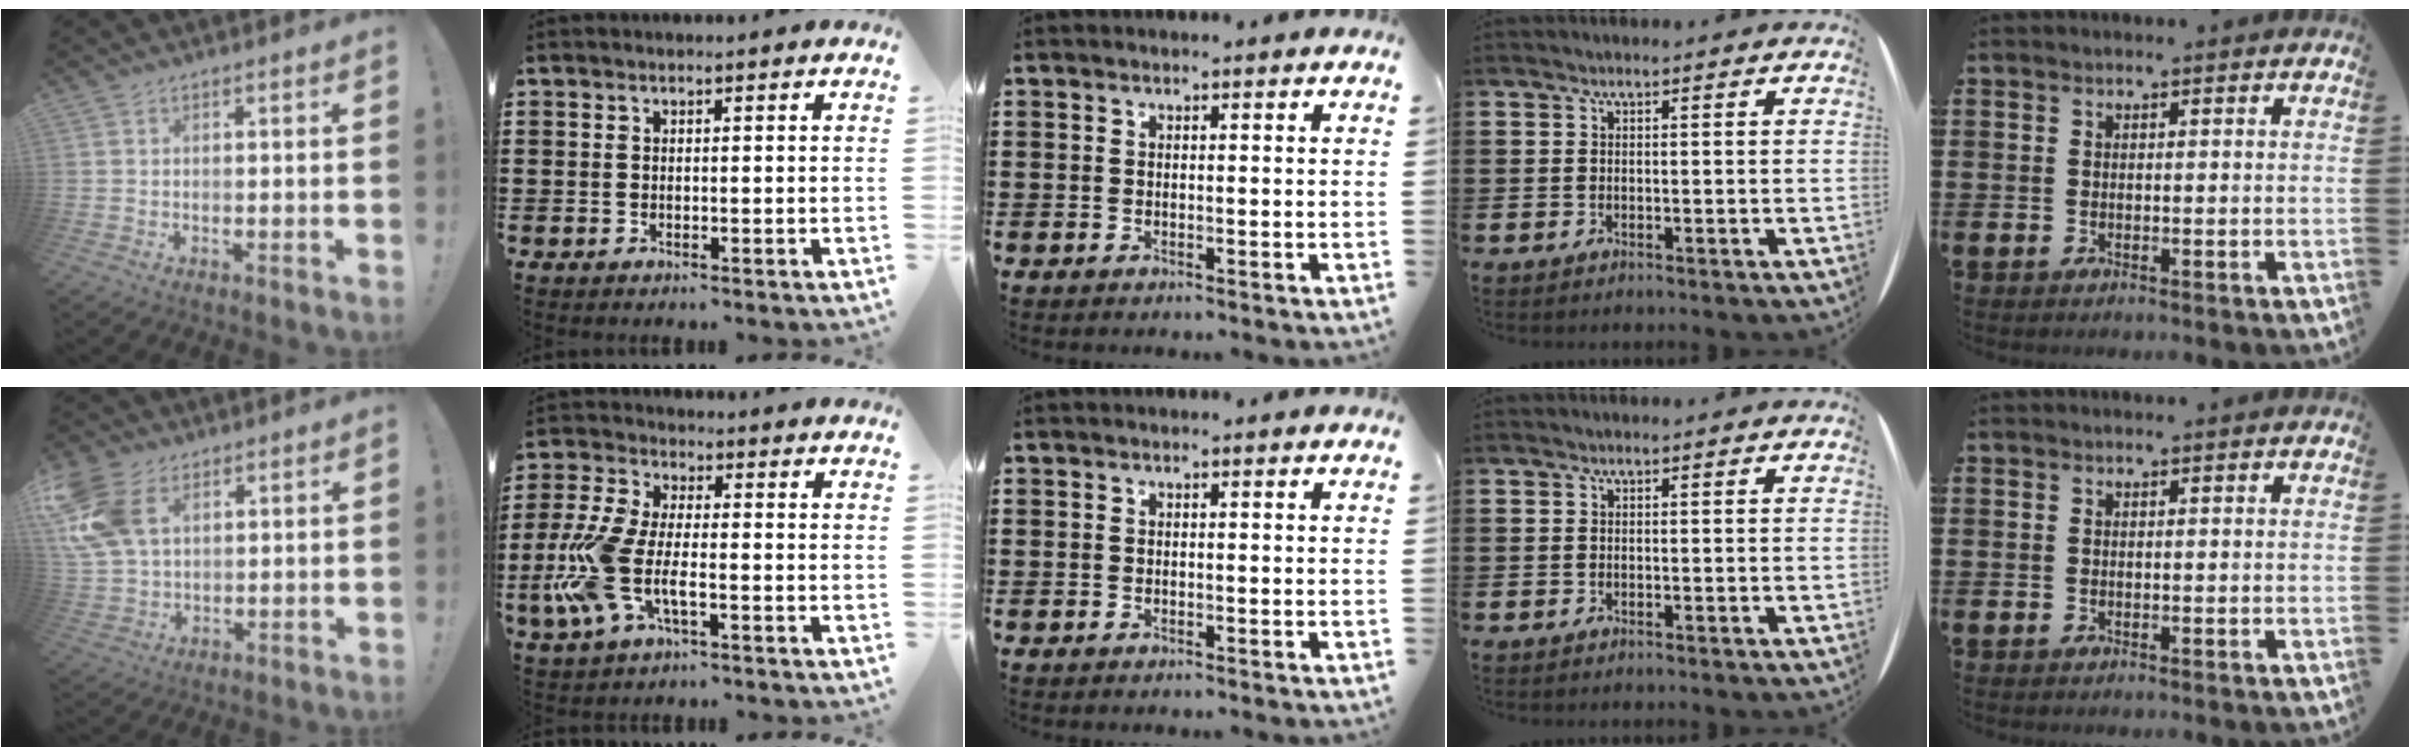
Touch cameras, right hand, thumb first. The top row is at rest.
{"thumb": {"total": 15.0, "force": [5.5, 10.1, 9.6], "torque": [-0.200, -0.007, 0.112]}, "index": {"total": 9.5, "force": [-2.6, 4.3, 8.1], "torque": [-0.207, -0.014, -0.054]}}